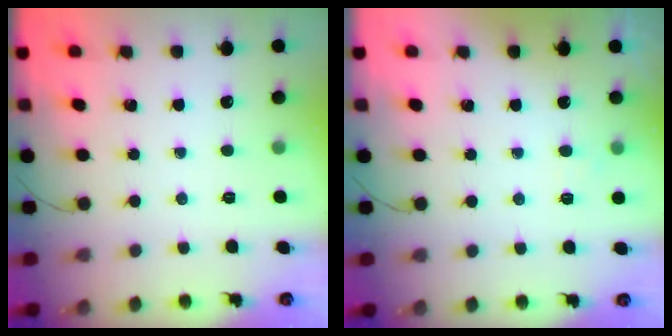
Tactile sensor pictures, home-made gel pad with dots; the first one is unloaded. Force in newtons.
{"total": 3.8, "press": 3.6, "slide": 1.1}